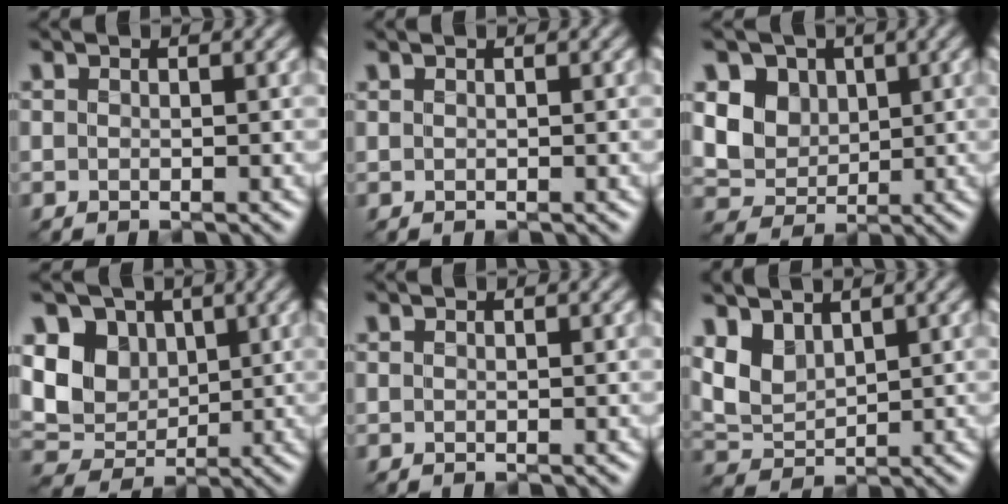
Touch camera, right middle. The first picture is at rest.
{"total": 0.0}
{"total": 5.6, "force": [1.8, 4.7, 2.6], "torque": [-0.067, -0.006, 0.030]}
{"total": 6.7, "force": [1.7, 5.5, 3.4], "torque": [-0.077, 0.001, 0.015]}
{"total": 0.0}
{"total": 3.9, "force": [2.1, 2.3, 2.3], "torque": [-0.058, -0.005, 0.043]}